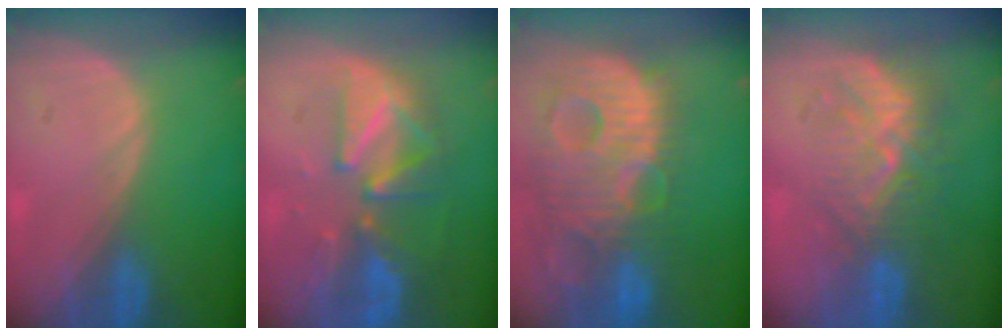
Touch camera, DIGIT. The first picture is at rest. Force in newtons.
{"total": 9.5, "press": 8.6, "slide": 4.0}
{"total": 14.0, "press": 12.0, "slide": 7.1}
{"total": 8.7, "press": 8.2, "slide": 3.2}